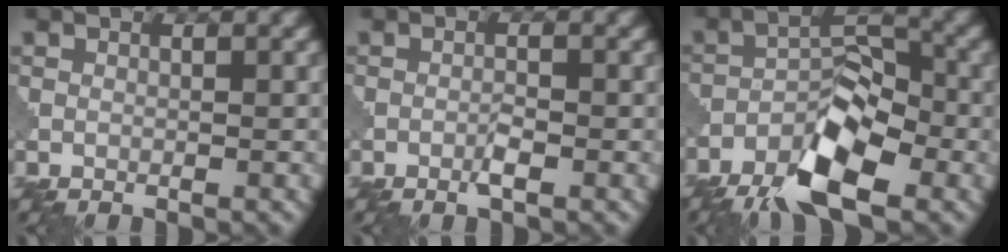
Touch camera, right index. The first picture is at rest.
{"total": 1.2, "force": [-0.6, 0.1, 1.0], "torque": [-0.019, 0.002, -0.014]}
{"total": 7.9, "force": [-4.8, 2.8, 5.5], "torque": [-0.090, 0.009, -0.093]}